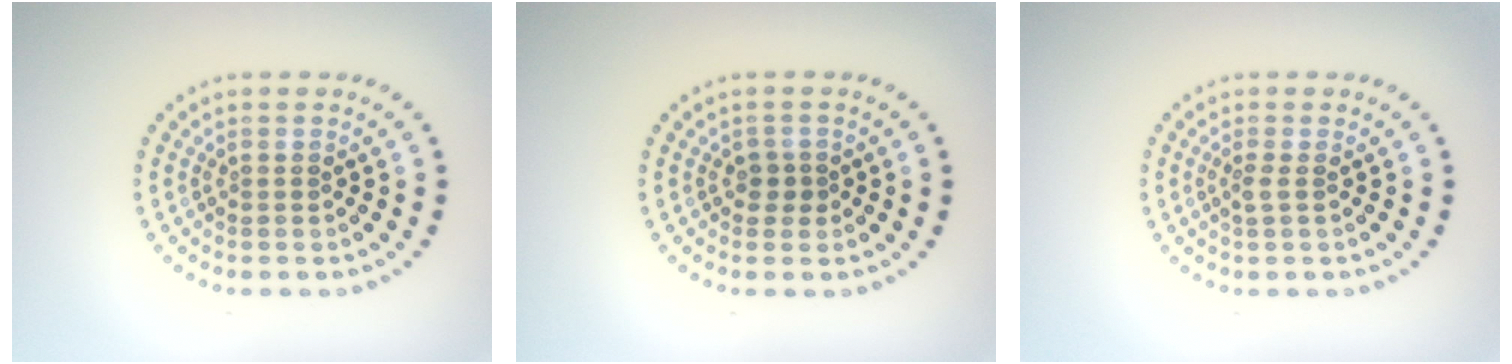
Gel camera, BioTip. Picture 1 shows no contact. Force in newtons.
{"total": 1.4, "press": 1.2, "slide": 0.6}
{"total": 0.9, "press": 0.7, "slide": 0.6}